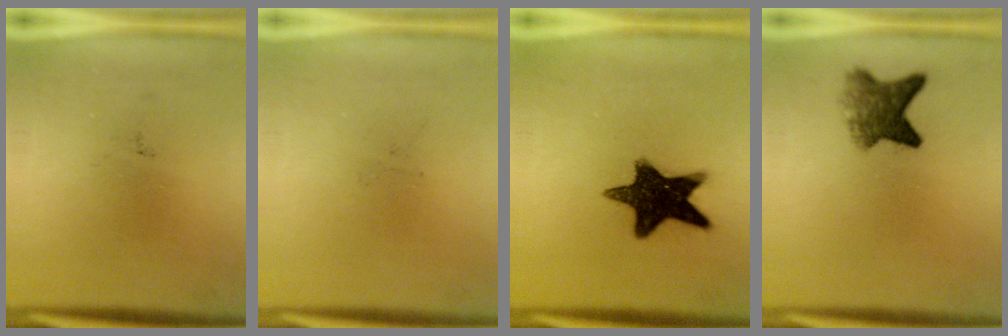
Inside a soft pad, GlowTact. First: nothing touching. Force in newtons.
{"total": 0.0}
{"total": 14.8}
{"total": 5.7}